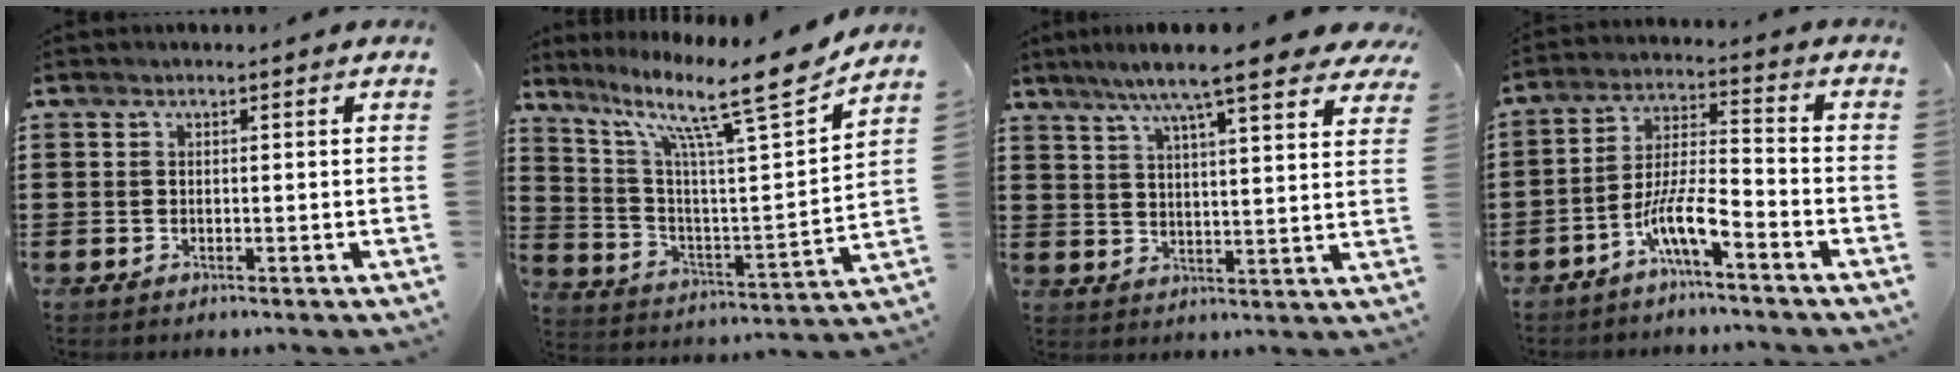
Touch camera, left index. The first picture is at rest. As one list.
[{"total": 14.3, "force": [10.7, 1.2, 9.4], "torque": [-0.194, -0.066, 0.166]}, {"total": 9.9, "force": [7.9, 0.8, 5.9], "torque": [-0.125, -0.028, 0.132]}, {"total": 8.2, "force": [-5.4, 1.6, 6.0], "torque": [-0.132, -0.002, -0.106]}]